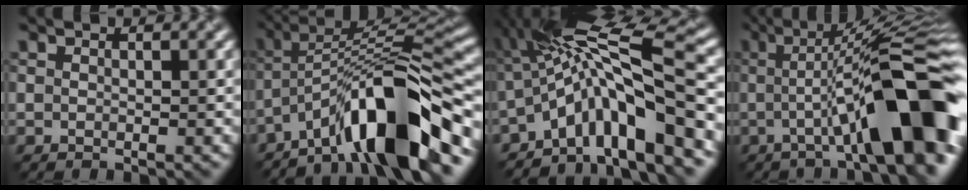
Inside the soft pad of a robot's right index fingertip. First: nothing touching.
{"total": 10.8, "force": [-7.1, 2.0, 8.0], "torque": [-0.114, 0.022, -0.129]}
{"total": 10.0, "force": [-3.5, 2.1, 9.1], "torque": [-0.135, 0.019, -0.067]}
{"total": 12.9, "force": [-2.2, 2.6, 12.5], "torque": [-0.157, 0.017, -0.043]}